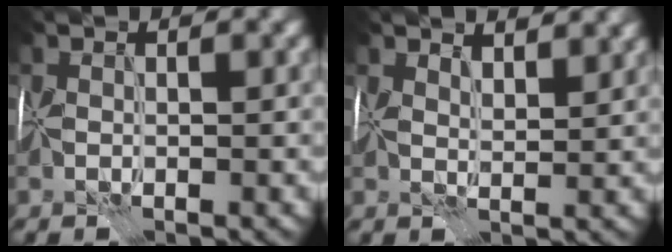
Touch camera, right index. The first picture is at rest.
{"total": 3.7, "force": [3.0, 1.2, 1.8], "torque": [-0.027, 0.001, 0.041]}